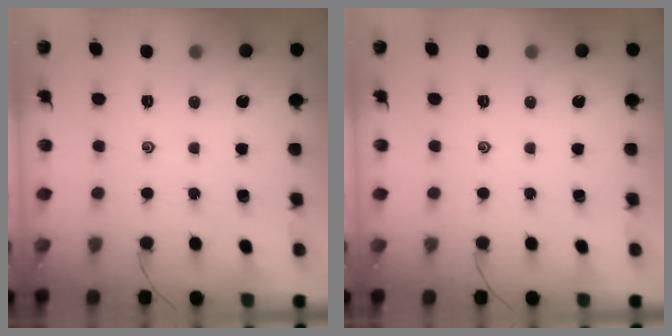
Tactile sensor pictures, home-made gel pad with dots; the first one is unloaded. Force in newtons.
{"total": 0.0}